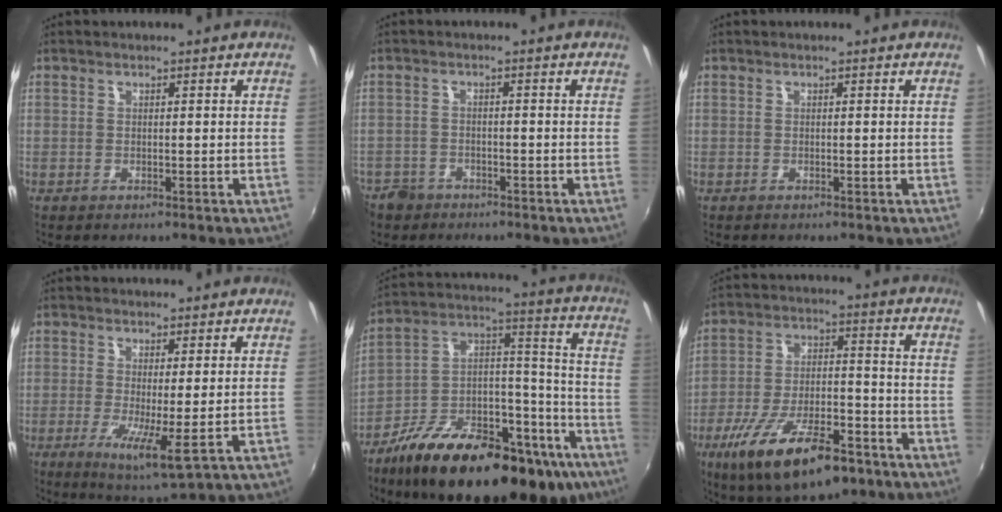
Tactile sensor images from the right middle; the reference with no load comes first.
{"total": 7.3, "force": [-4.8, 5.2, 1.9], "torque": [-0.070, 0.004, -0.081]}
{"total": 0.0}
{"total": 6.5, "force": [-0.7, 0.5, 6.4], "torque": [-0.123, -0.022, -0.014]}
{"total": 33.3, "force": [-21.6, 13.5, 21.5], "torque": [-0.315, 0.023, -0.317]}
{"total": 19.6, "force": [-11.9, 7.1, 13.8], "torque": [-0.256, -0.031, -0.191]}